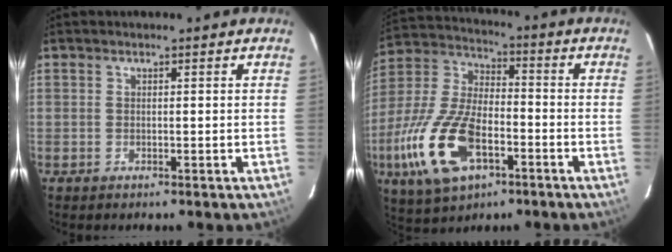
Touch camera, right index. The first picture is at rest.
{"total": 19.4, "force": [-7.6, 9.8, 14.9], "torque": [-0.335, -0.013, -0.136]}